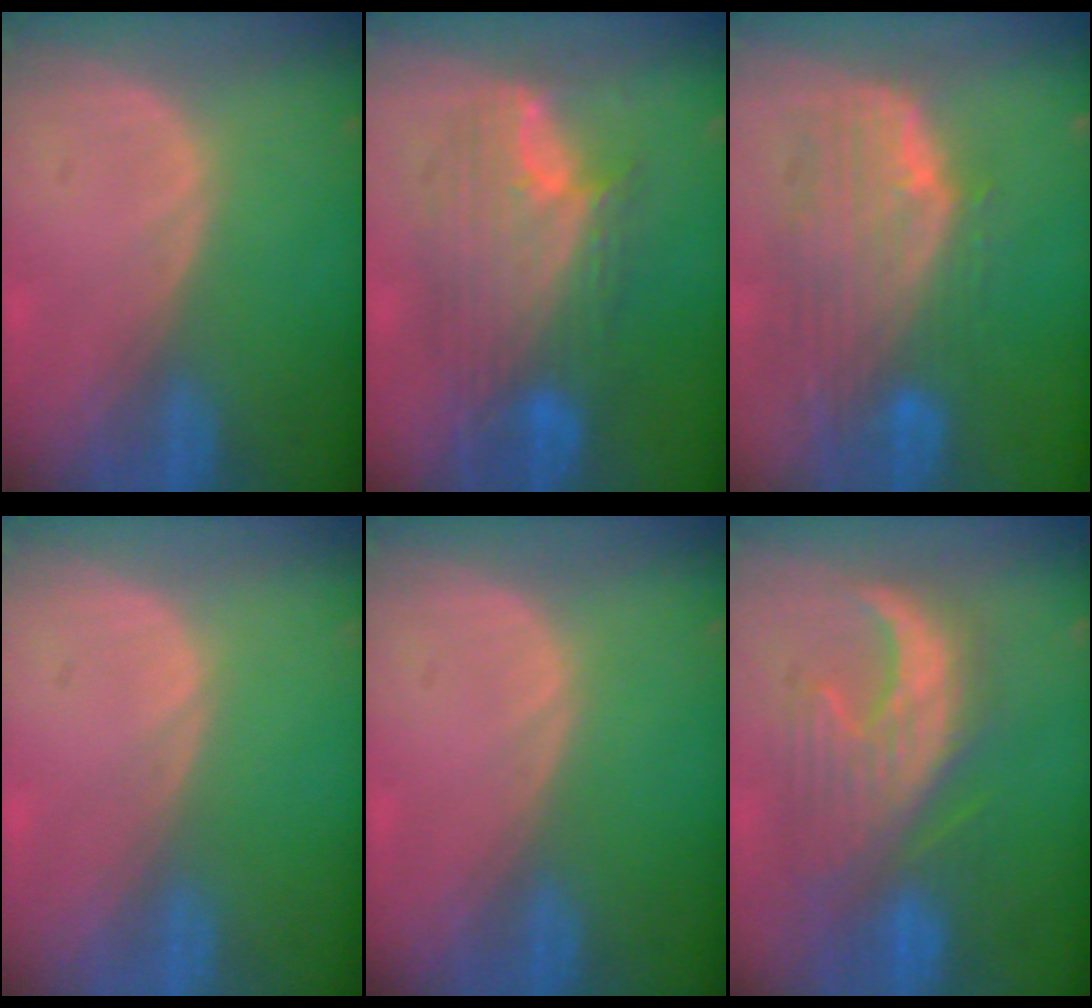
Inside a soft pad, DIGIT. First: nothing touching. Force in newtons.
{"total": 9.8, "press": 9.8, "slide": 0.6}
{"total": 9.9, "press": 8.8, "slide": 4.5}
{"total": 0.0}
{"total": 0.0}
{"total": 10.0, "press": 9.8, "slide": 1.9}